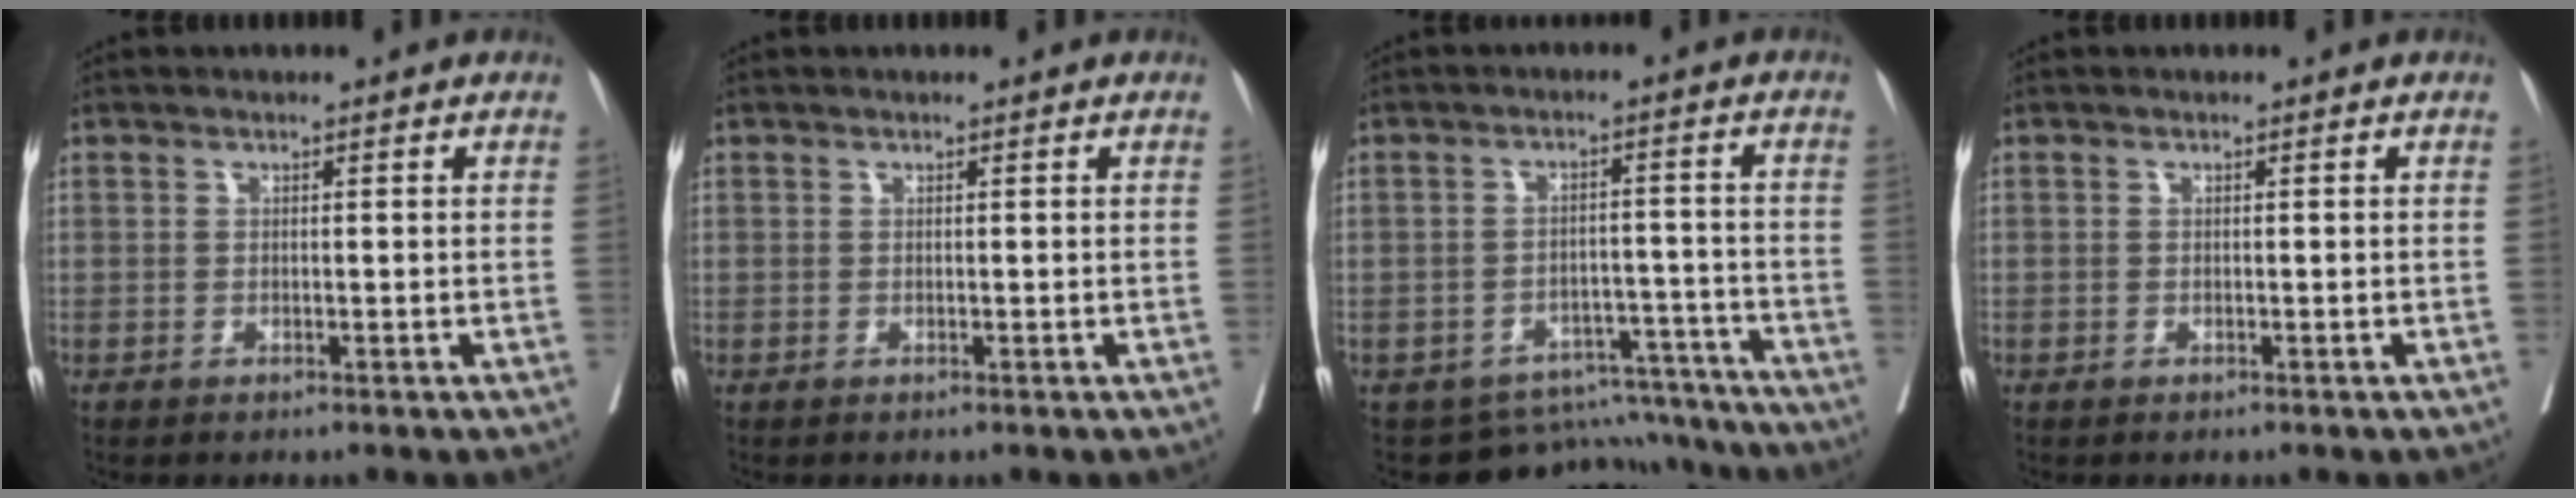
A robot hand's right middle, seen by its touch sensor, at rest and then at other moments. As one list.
[{"total": 0.0}, {"total": 10.5, "force": [-9.8, 3.8, 0.1], "torque": [0.015, 0.042, -0.124]}, {"total": 0.5, "force": [-0.3, 0.4, -0.1], "torque": [0.001, 0.006, -0.008]}]